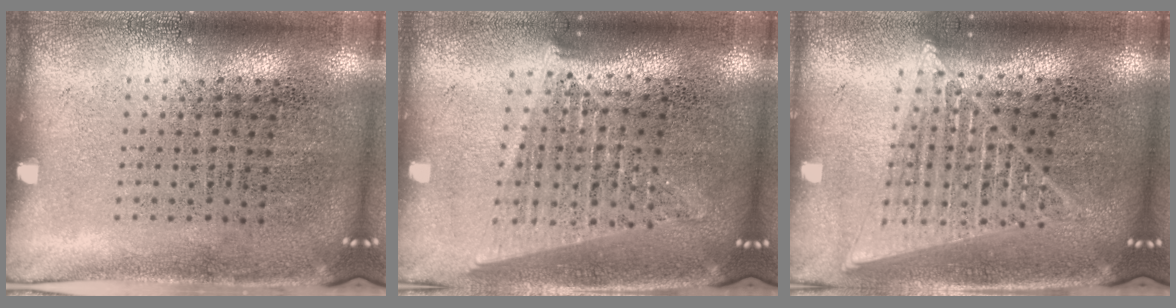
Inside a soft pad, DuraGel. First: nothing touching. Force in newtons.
{"total": 1.8, "press": 1.6, "slide": 0.8}
{"total": 1.8, "press": 1.6, "slide": 0.8}